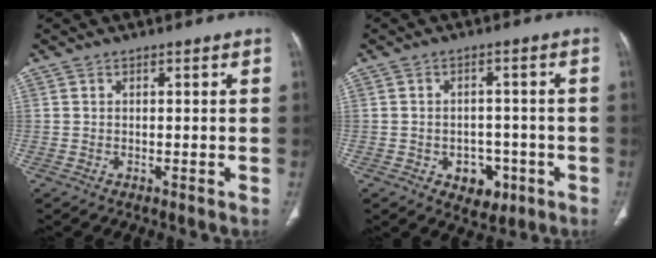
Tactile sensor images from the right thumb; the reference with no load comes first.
{"total": 6.2, "force": [-2.5, 4.6, 3.3], "torque": [-0.016, 0.018, -0.025]}